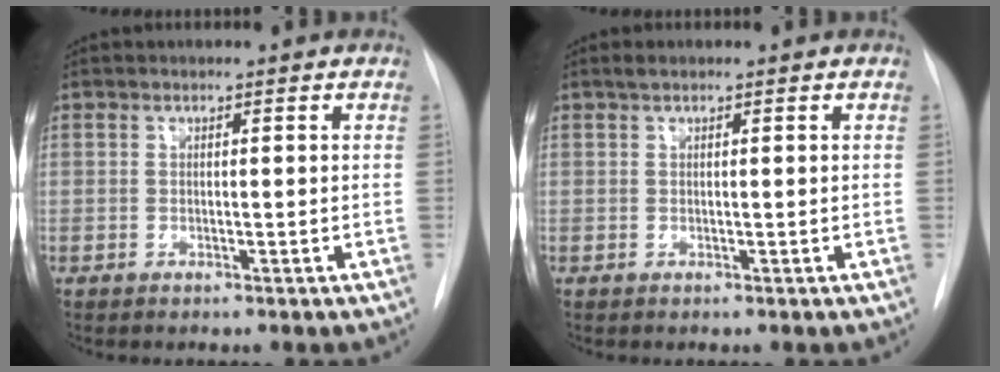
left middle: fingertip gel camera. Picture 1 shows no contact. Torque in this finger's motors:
{"motor_torque": [0.18, -0.14, -0.01, 0.00]}